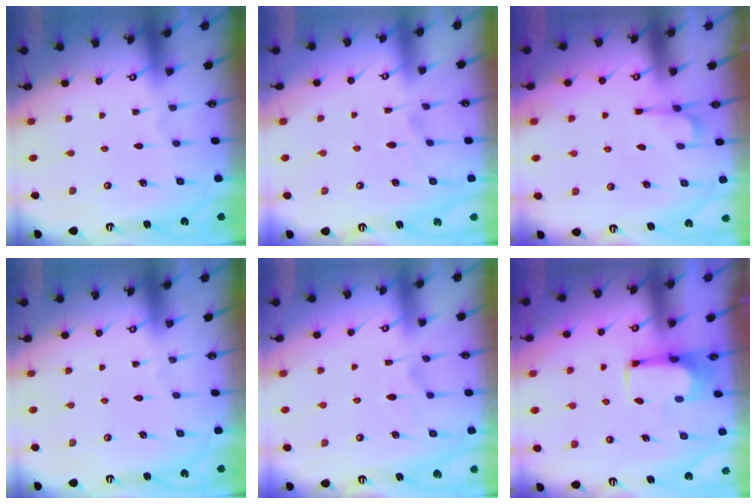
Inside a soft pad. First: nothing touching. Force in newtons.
{"total": 2.4, "press": 2.1, "slide": 1.3}
{"total": 1.8, "press": 1.4, "slide": 1.1}
{"total": 0.0}
{"total": 2.0, "press": 1.6, "slide": 1.2}
{"total": 0.0}